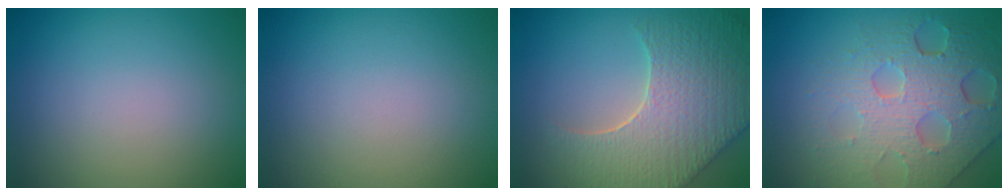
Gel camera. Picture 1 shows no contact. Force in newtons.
{"total": 0.0}
{"total": 8.8, "press": 6.3, "slide": 6.2}
{"total": 7.9, "press": 5.5, "slide": 5.7}